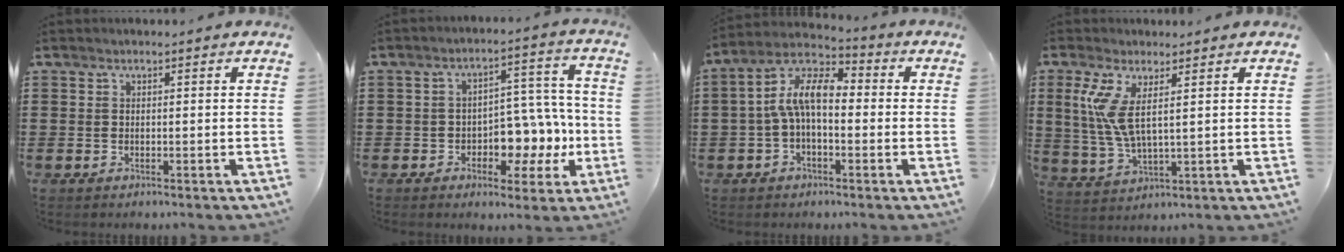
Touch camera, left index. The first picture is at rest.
{"total": 6.6, "force": [-1.7, 4.7, 4.3], "torque": [-0.075, 0.008, -0.032]}
{"total": 8.7, "force": [0.4, 3.8, 7.9], "torque": [-0.188, -0.010, -0.006]}
{"total": 7.5, "force": [2.9, 1.9, 6.6], "torque": [-0.165, -0.013, 0.043]}